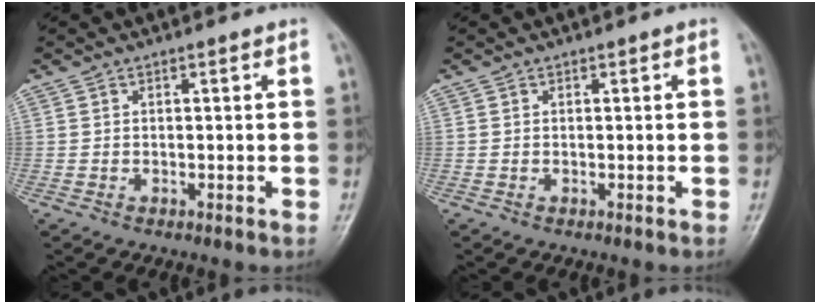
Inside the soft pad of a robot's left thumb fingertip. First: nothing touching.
{"total": 0.0}